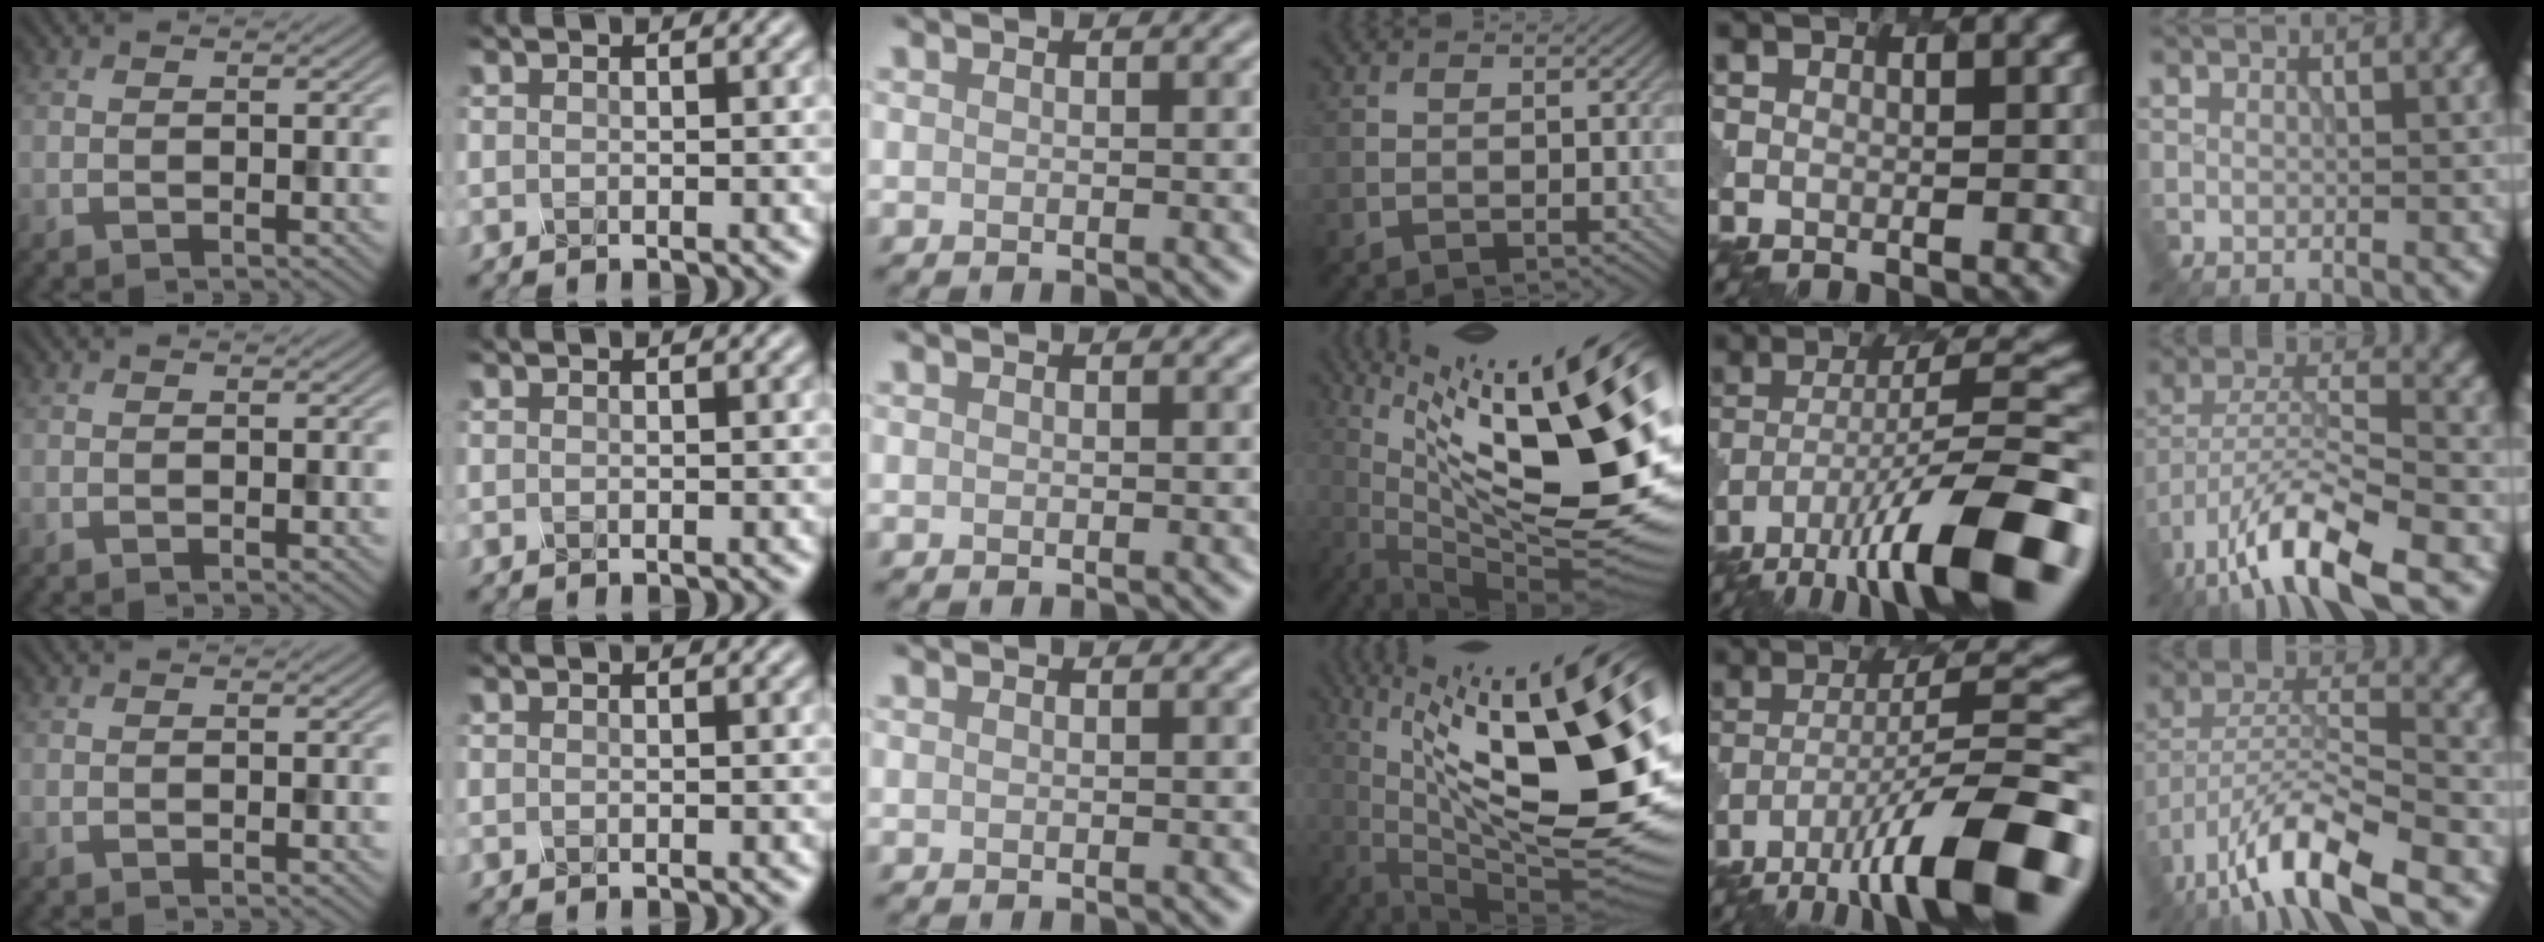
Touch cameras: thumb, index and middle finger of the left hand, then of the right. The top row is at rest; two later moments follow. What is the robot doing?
{"motion": "dispense", "object": "syringe"}